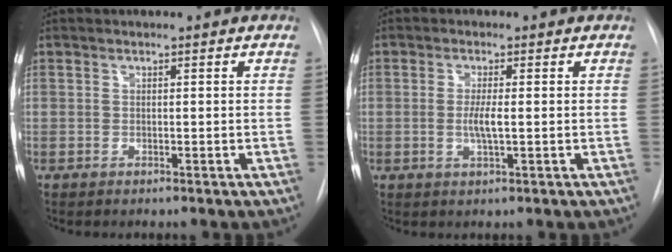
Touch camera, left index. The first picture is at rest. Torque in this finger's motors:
{"motor_torque": [0.64, 0.03, 0.33, 0.10]}